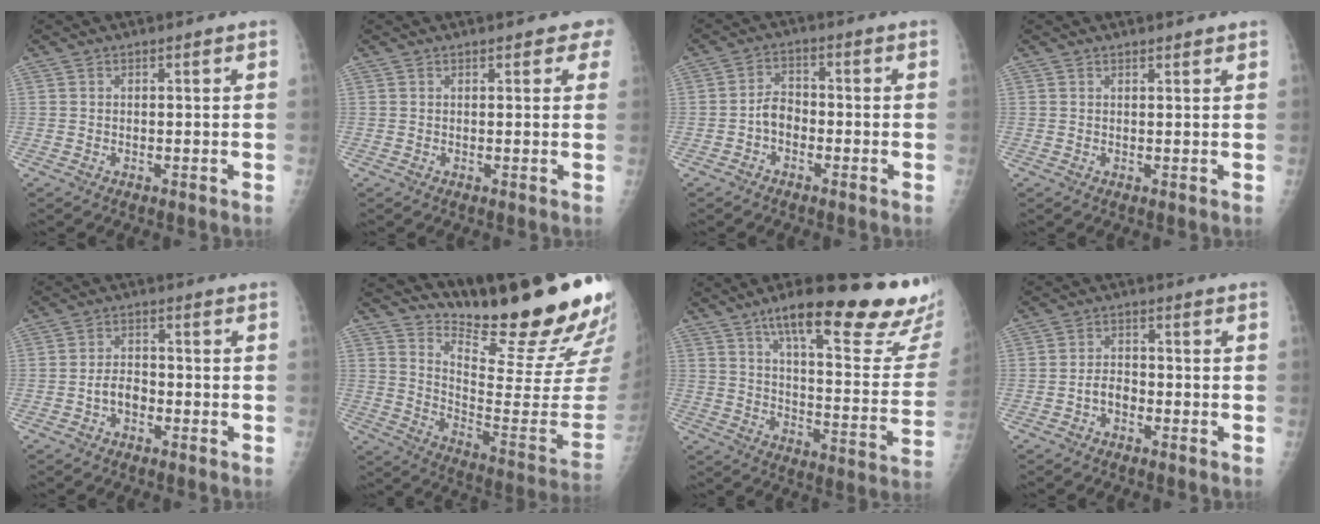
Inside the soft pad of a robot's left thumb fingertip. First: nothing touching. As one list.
[{"total": 3.2, "force": [2.2, 1.4, 1.9], "torque": [0.007, 0.000, 0.021]}, {"total": 3.9, "force": [-1.4, 2.8, 2.4], "torque": [-0.027, 0.020, -0.034]}, {"total": 1.4, "force": [1.3, 0.3, 0.5], "torque": [-0.001, -0.004, 0.018]}, {"total": 3.6, "force": [-1.5, 2.4, 2.3], "torque": [-0.029, 0.018, -0.031]}, {"total": 24.5, "force": [20.5, 3.4, 12.9], "torque": [-0.170, -0.175, 0.297]}, {"total": 28.0, "force": [18.9, 5.7, 19.8], "torque": [-0.246, -0.076, 0.263]}, {"total": 3.0, "force": [-1.4, 1.9, 1.7], "torque": [-0.021, 0.015, -0.029]}]